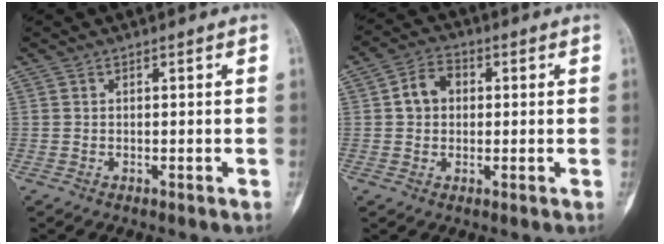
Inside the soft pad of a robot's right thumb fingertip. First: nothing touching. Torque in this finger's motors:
{"motor_torque": [0.21, 0.21, 0.11, -0.11, 0.10]}